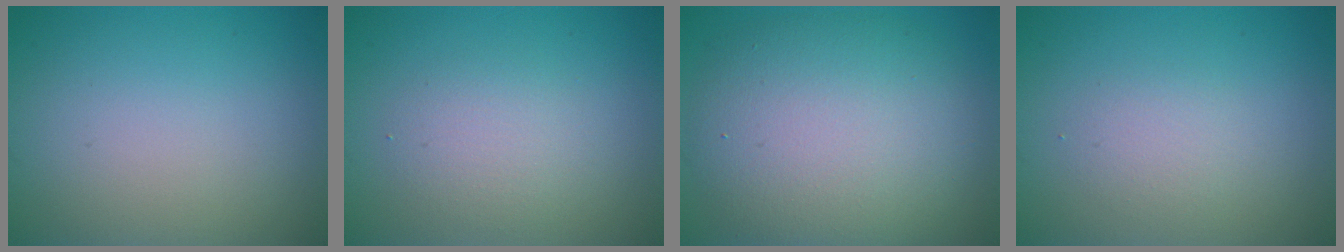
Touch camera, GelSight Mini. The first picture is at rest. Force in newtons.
{"total": 2.4, "press": 2.4, "slide": 0.1}
{"total": 9.8, "press": 9.8, "slide": 0.7}
{"total": 1.6, "press": 1.6, "slide": 0.1}